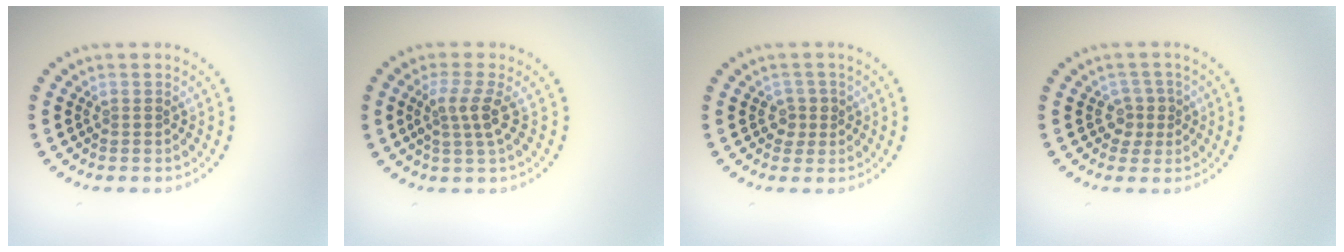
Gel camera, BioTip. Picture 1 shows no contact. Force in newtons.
{"total": 2.6, "press": 1.9, "slide": 1.7}
{"total": 1.3, "press": 1.2, "slide": 0.6}
{"total": 1.9, "press": 1.5, "slide": 1.1}